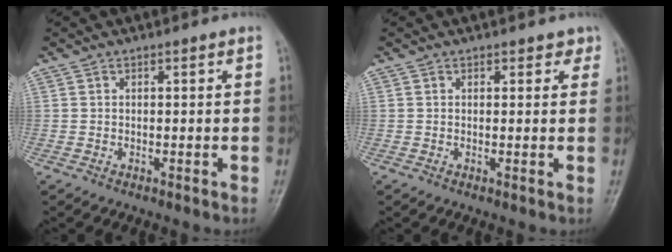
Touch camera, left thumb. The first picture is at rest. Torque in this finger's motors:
{"motor_torque": [0.03, -0.09, -0.27, 0.07, 0.02]}